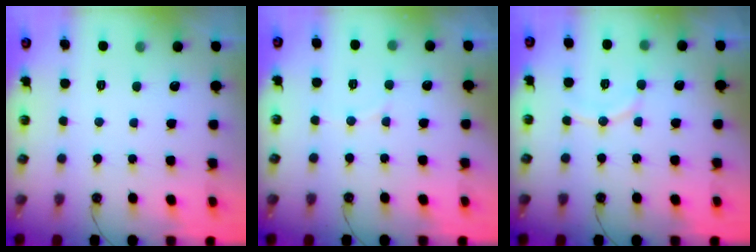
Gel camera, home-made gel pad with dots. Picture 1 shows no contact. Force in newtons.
{"total": 3.8, "press": 3.6, "slide": 1.1}
{"total": 8.3, "press": 8.2, "slide": 1.1}